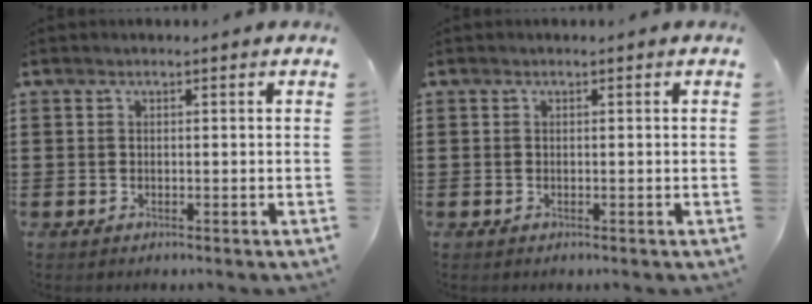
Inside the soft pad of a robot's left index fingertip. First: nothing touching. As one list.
[{"total": 0.0}]